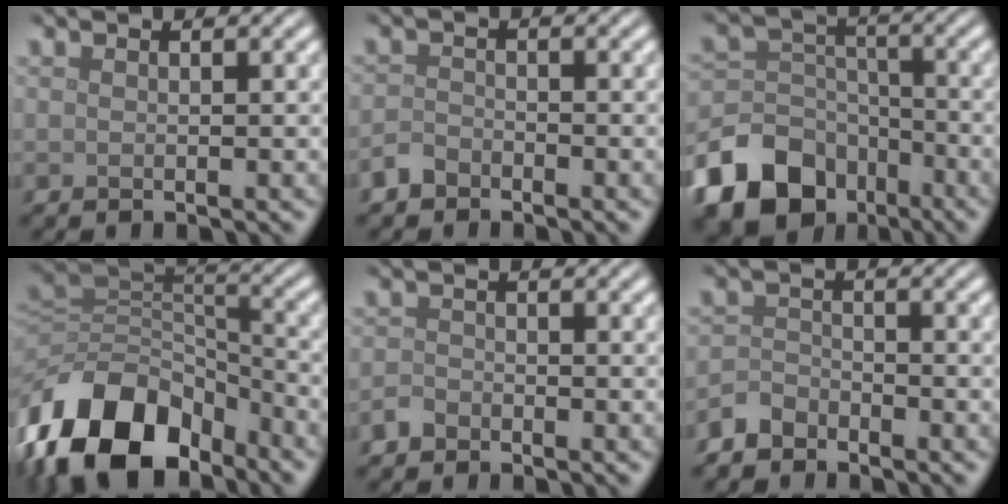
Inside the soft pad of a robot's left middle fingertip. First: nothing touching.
{"total": 1.6, "force": [-1.3, 0.9, 0.3], "torque": [-0.003, 0.005, -0.031]}
{"total": 11.9, "force": [-7.2, 8.5, 4.2], "torque": [-0.109, -0.020, -0.135]}
{"total": 13.0, "force": [-7.8, 7.7, 6.9], "torque": [-0.135, 0.003, -0.147]}
{"total": 1.3, "force": [-1.0, 0.7, 0.2], "torque": [-0.001, 0.003, -0.025]}
{"total": 2.2, "force": [-1.9, 1.1, 0.3], "torque": [-0.004, 0.005, -0.046]}